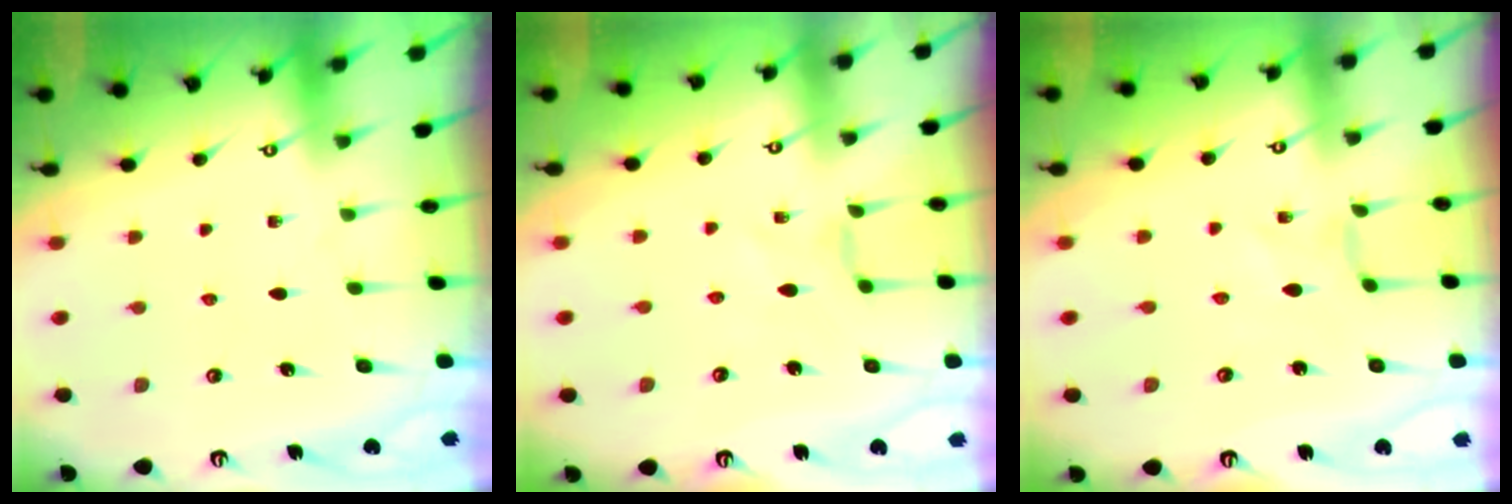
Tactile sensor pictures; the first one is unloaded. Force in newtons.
{"total": 1.6, "press": 1.5, "slide": 0.4}
{"total": 0.0}